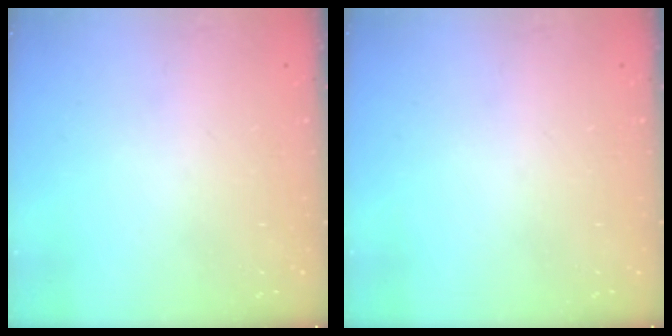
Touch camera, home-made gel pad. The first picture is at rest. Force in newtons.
{"total": 0.0}